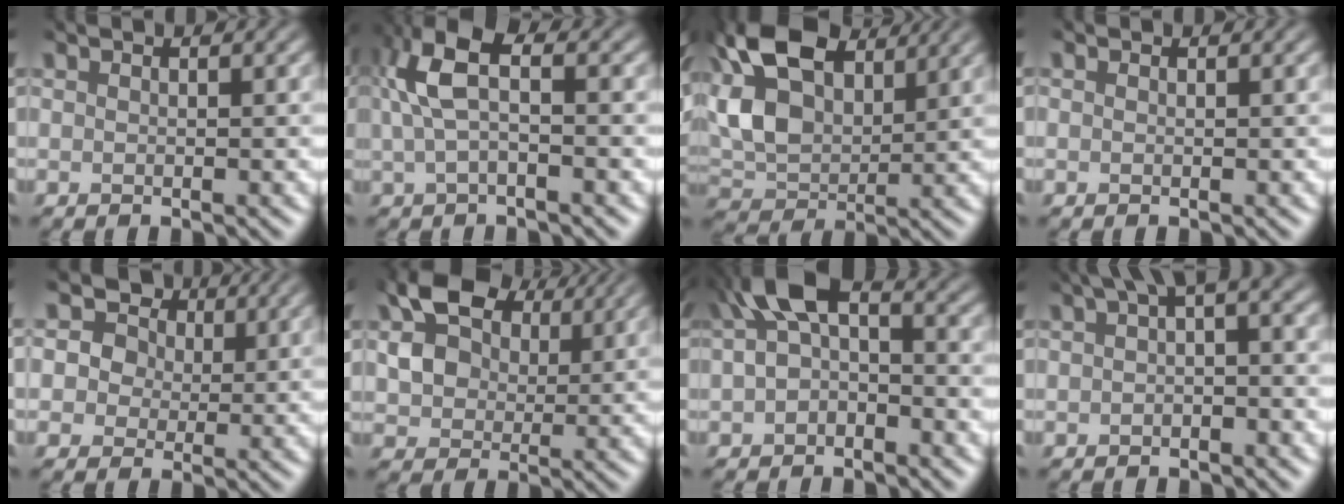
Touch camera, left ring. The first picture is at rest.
{"total": 5.3, "force": [0.7, 2.5, 4.6], "torque": [-0.109, 0.010, 0.013]}
{"total": 10.6, "force": [4.5, 6.3, 7.2], "torque": [-0.183, 0.021, 0.084]}
{"total": 0.0}
{"total": 7.9, "force": [4.3, 5.4, 3.9], "torque": [-0.071, 0.012, 0.050]}
{"total": 7.9, "force": [3.1, 5.5, 4.7], "torque": [-0.104, 0.006, 0.060]}
{"total": 5.9, "force": [-0.1, 3.8, 4.6], "torque": [-0.084, 0.013, -0.008]}
{"total": 4.1, "force": [0.7, 1.6, 3.7], "torque": [-0.058, 0.015, 0.011]}